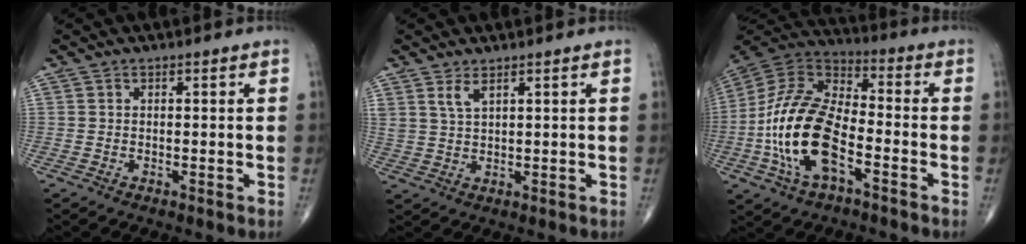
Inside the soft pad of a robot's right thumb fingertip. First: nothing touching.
{"total": 2.9, "force": [1.9, 1.0, 2.0], "torque": [-0.040, -0.011, 0.043]}
{"total": 18.9, "force": [-5.5, 9.3, 15.5], "torque": [-0.309, 0.031, -0.105]}